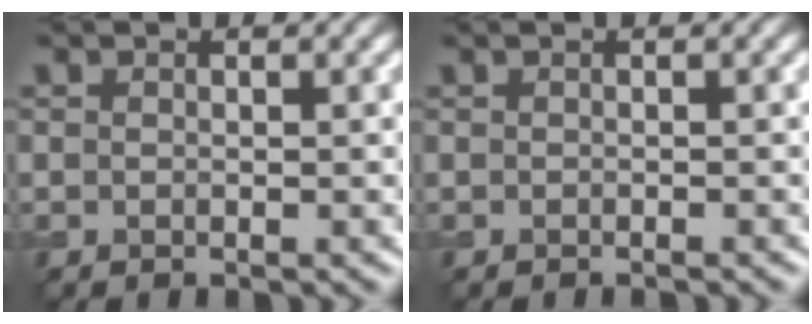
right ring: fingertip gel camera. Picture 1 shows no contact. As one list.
[{"total": 0.8, "force": [-0.6, 0.2, 0.5], "torque": [0.000, 0.000, -0.012]}]